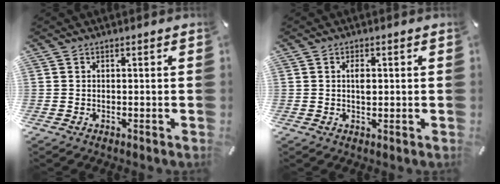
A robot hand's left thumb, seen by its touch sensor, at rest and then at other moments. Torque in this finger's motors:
{"motor_torque": [0.46, 0.38, 0.23, -0.06, 0.00]}